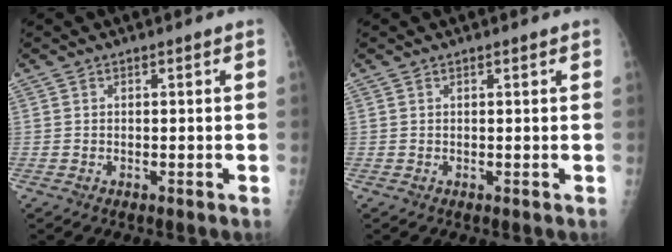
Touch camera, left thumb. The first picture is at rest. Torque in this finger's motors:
{"motor_torque": [0.02, 0.21, -0.13, -0.04, -0.02]}